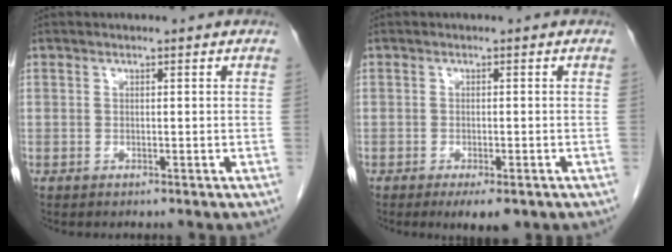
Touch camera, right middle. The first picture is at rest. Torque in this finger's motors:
{"motor_torque": [1.07, -0.69, 0.29, 0.15]}